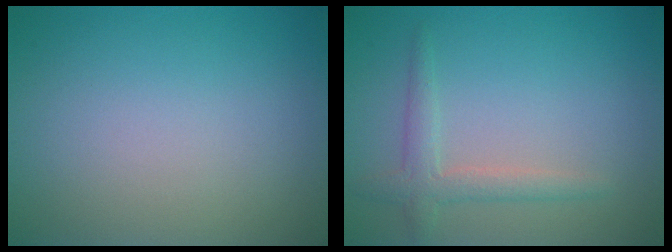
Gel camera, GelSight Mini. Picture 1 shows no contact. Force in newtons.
{"total": 2.3, "press": 2.2, "slide": 0.1}